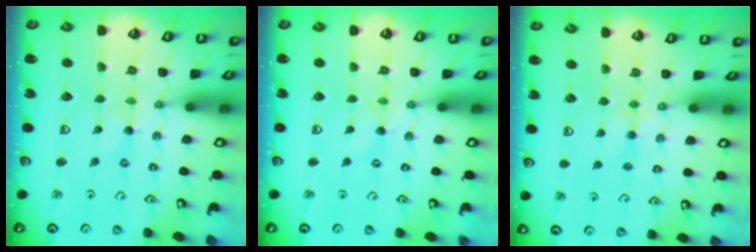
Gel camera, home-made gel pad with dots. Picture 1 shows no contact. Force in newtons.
{"total": 0.0}
{"total": 2.6, "press": 2.5, "slide": 0.4}